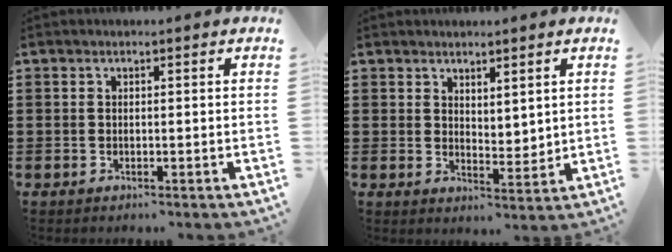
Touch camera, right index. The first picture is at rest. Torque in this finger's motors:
{"motor_torque": [-0.04, 0.21, 0.19, 0.00]}